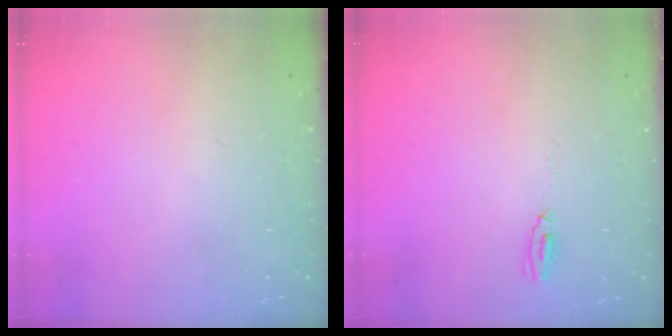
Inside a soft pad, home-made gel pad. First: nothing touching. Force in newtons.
{"total": 3.4, "press": 3.0, "slide": 1.7}